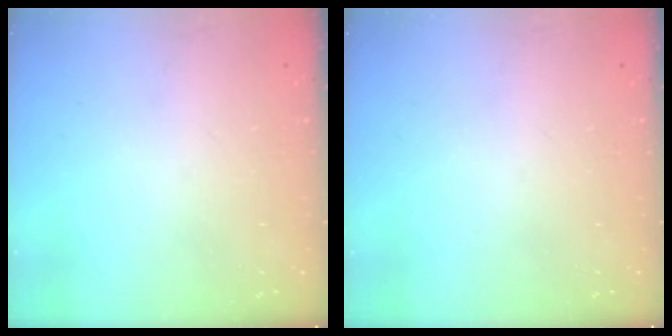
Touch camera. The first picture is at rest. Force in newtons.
{"total": 0.0}